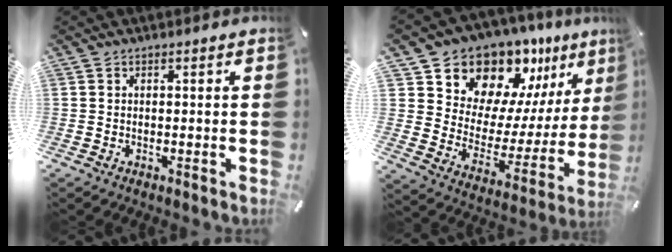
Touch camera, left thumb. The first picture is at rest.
{"total": 14.5, "force": [13.1, 6.0, 0.6], "torque": [-0.024, -0.149, 0.233]}